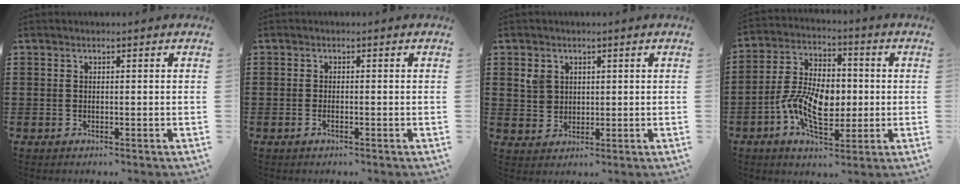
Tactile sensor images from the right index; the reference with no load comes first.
{"total": 0.7, "force": [-0.4, 0.2, 0.6], "torque": [-0.013, -0.005, -0.006]}
{"total": 3.3, "force": [1.2, 2.9, 1.1], "torque": [-0.033, 0.013, 0.022]}
{"total": 10.3, "force": [-1.8, 6.1, 8.1], "torque": [-0.170, 0.005, -0.037]}